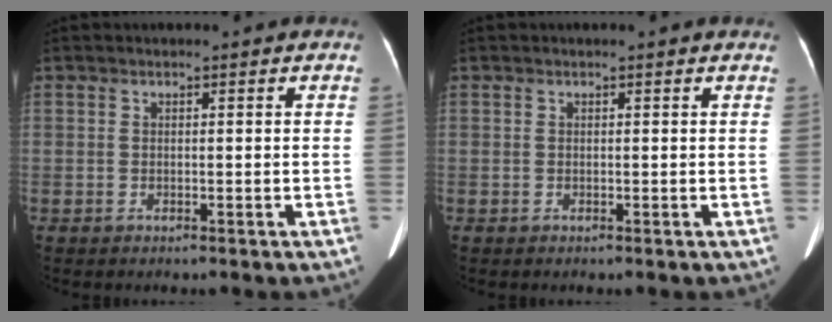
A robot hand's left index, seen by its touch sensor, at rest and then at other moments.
{"total": 0.8, "force": [0.8, 0.0, 0.3], "torque": [-0.008, 0.003, 0.005]}